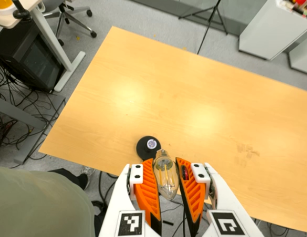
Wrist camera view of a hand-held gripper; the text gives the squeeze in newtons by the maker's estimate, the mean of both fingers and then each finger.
{"total": 21.1, "left": 23.9, "right": 18.2}